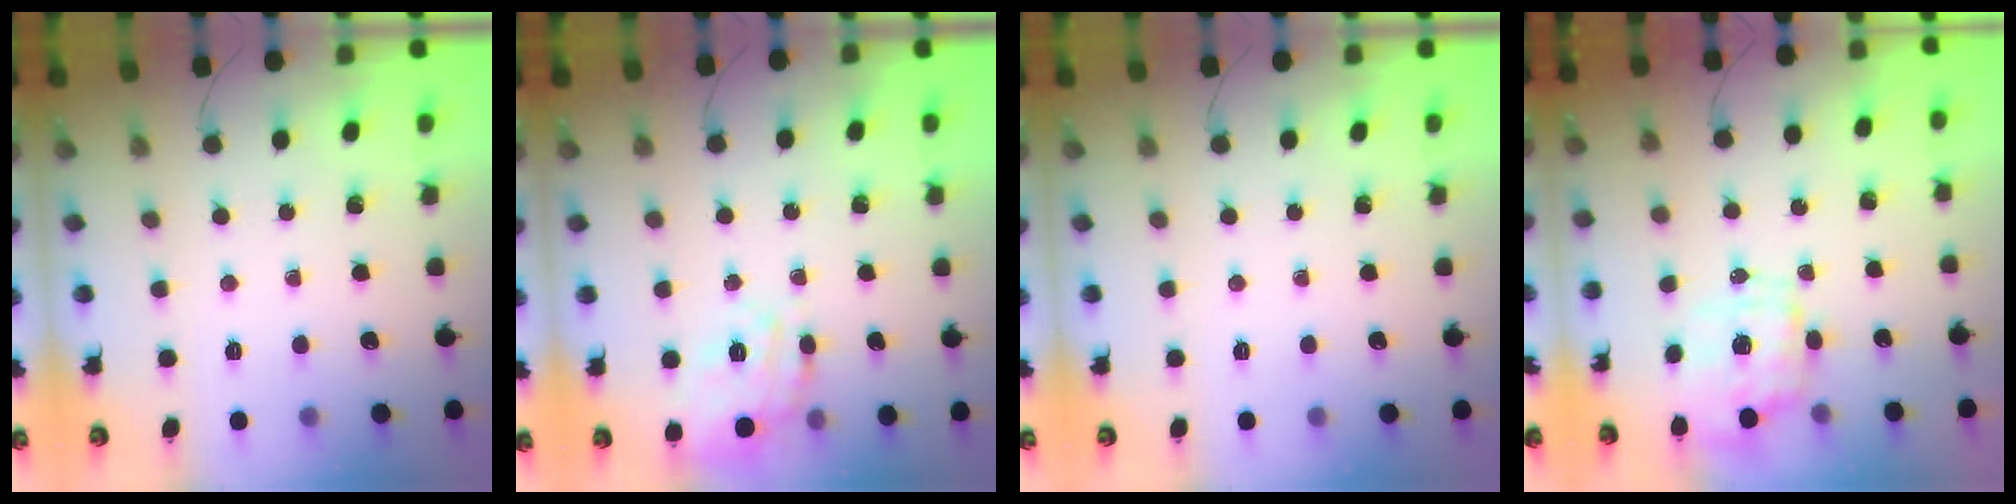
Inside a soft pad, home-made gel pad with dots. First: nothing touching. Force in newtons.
{"total": 12.3, "press": 12.3, "slide": 0.7}
{"total": 0.0}
{"total": 8.5, "press": 8.3, "slide": 1.9}